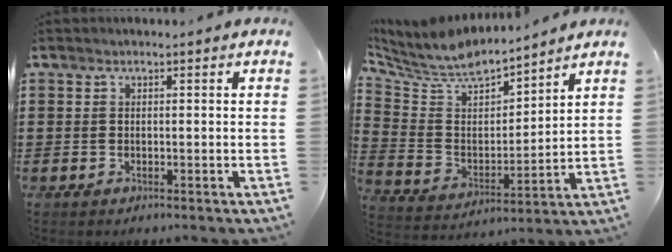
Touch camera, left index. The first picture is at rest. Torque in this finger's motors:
{"motor_torque": [0.27, 0.27, 0.24, 0.12]}